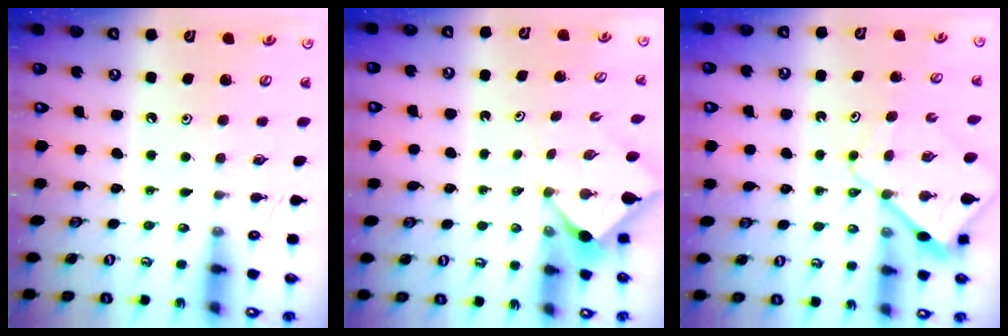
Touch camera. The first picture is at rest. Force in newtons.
{"total": 2.7, "press": 2.7, "slide": 0.4}
{"total": 8.4, "press": 8.3, "slide": 1.0}